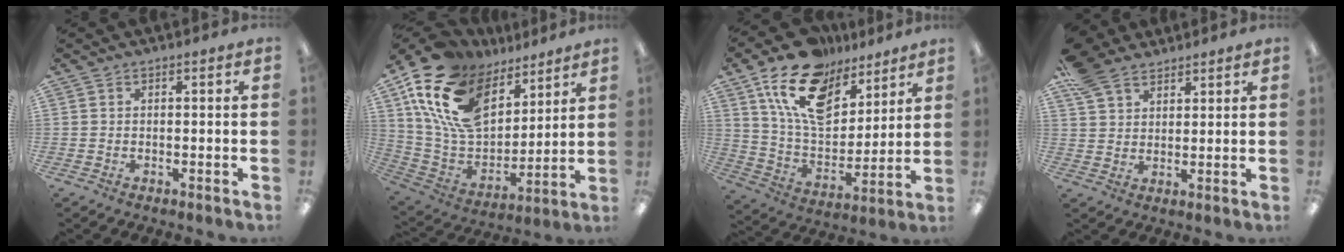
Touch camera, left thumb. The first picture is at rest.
{"total": 20.8, "force": [11.0, 12.9, 12.1], "torque": [-0.244, -0.052, 0.204]}
{"total": 19.0, "force": [12.0, 10.8, 10.0], "torque": [-0.193, -0.053, 0.221]}
{"total": 9.1, "force": [6.7, 5.1, 3.4], "torque": [-0.083, -0.020, 0.132]}